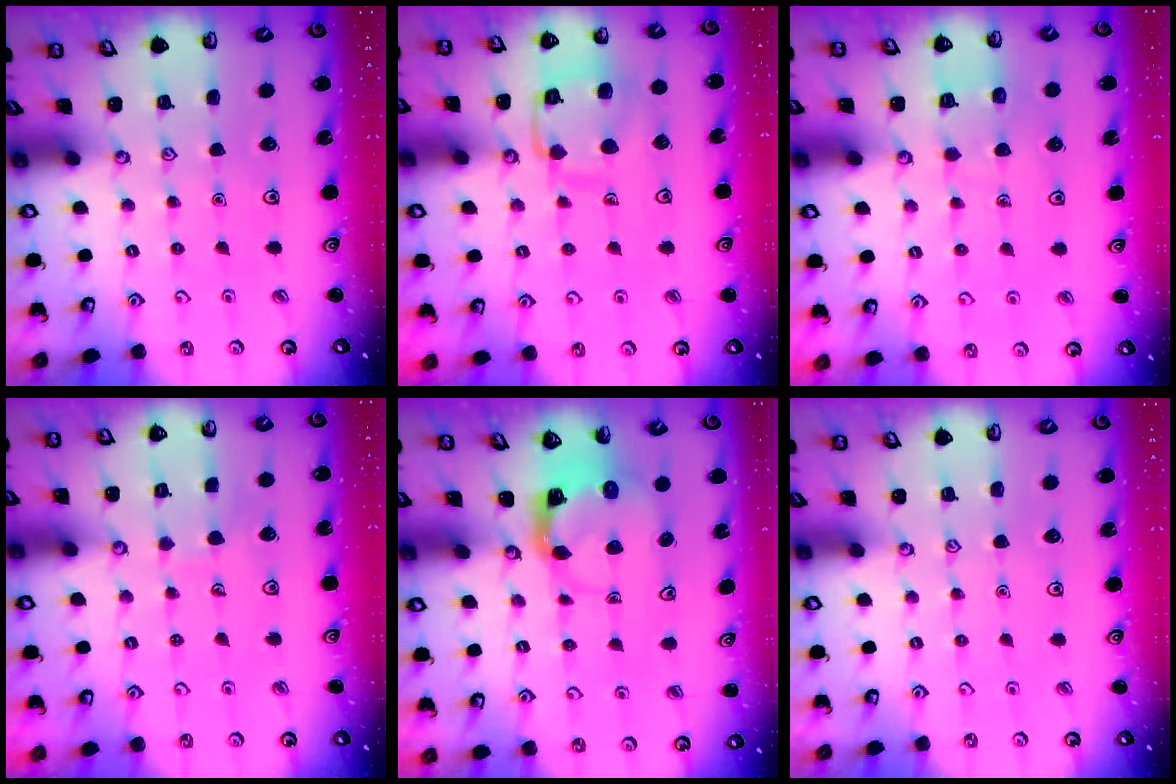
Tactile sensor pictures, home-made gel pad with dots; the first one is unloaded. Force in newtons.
{"total": 12.6, "press": 12.6, "slide": 1.2}
{"total": 5.7, "press": 5.6, "slide": 0.4}
{"total": 4.4, "press": 4.4, "slide": 0.4}
{"total": 4.0, "press": 3.9, "slide": 0.8}
{"total": 0.0}